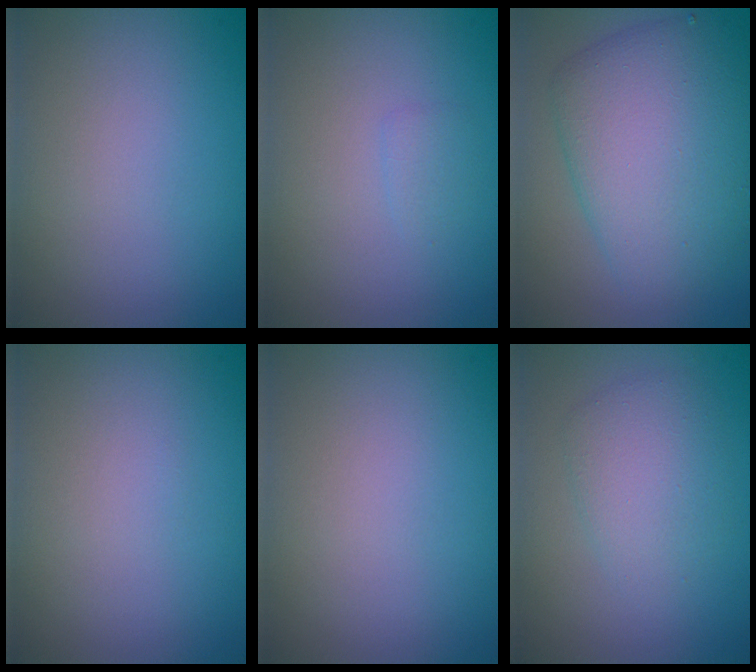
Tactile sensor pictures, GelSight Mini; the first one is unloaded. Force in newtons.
{"total": 0.7, "press": 0.7, "slide": 0.1}
{"total": 8.0, "press": 8.0, "slide": 0.2}
{"total": 0.0}
{"total": 0.0}
{"total": 2.8, "press": 2.8, "slide": 0.2}